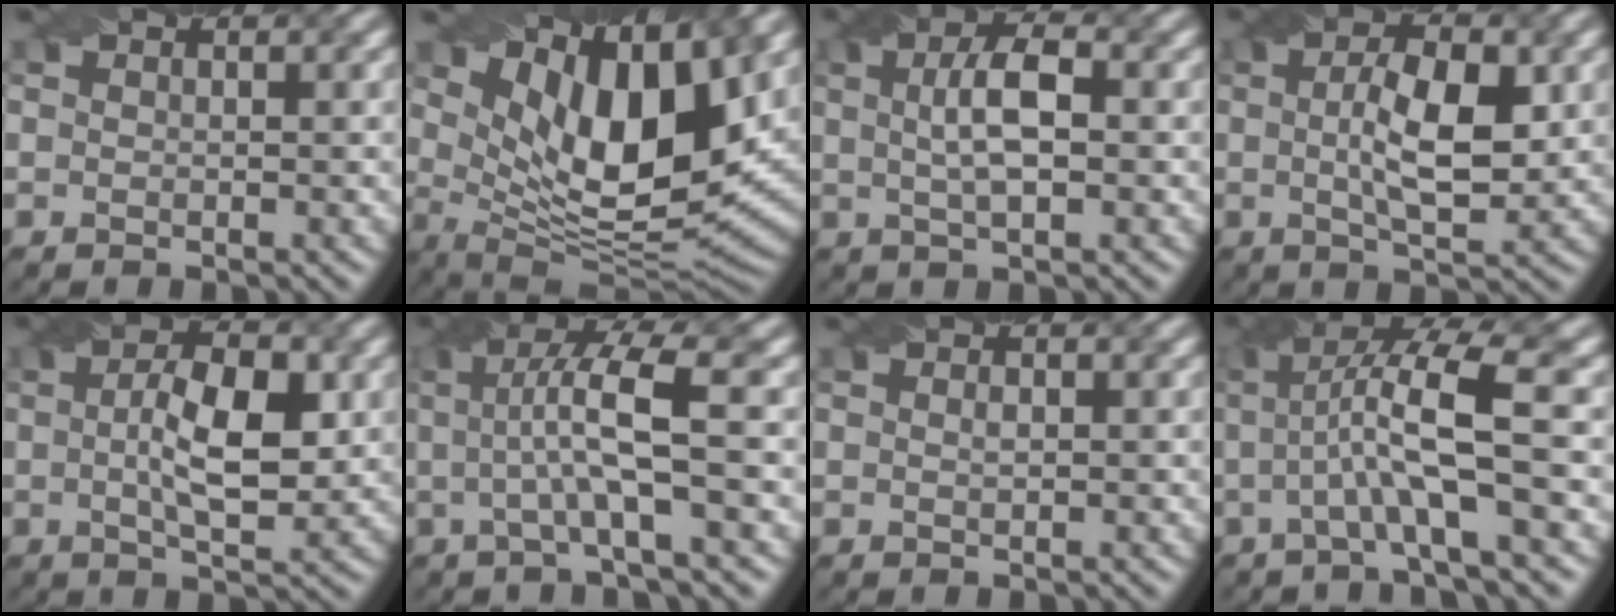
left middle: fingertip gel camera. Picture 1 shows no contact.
{"total": 12.4, "force": [5.1, 5.0, 10.1], "torque": [-0.170, -0.005, 0.093]}
{"total": 4.4, "force": [0.6, 1.4, 4.1], "torque": [-0.077, 0.009, 0.010]}
{"total": 6.4, "force": [0.7, 2.2, 6.0], "torque": [-0.102, 0.002, 0.012]}
{"total": 6.6, "force": [0.6, 2.3, 6.1], "torque": [-0.101, 0.004, 0.009]}
{"total": 6.1, "force": [0.5, 0.9, 6.0], "torque": [-0.111, 0.010, 0.008]}
{"total": 0.5, "force": [0.1, 0.2, 0.5], "torque": [-0.012, 0.002, 0.003]}
{"total": 7.3, "force": [0.6, 1.3, 7.2], "torque": [-0.127, 0.013, 0.008]}